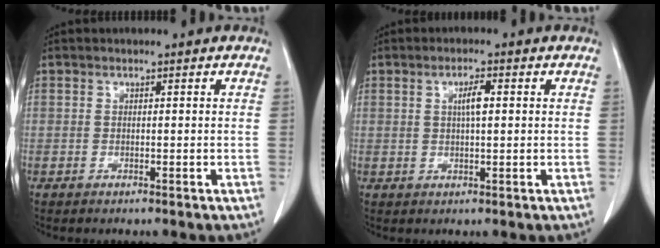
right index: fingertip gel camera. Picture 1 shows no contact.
{"total": 2.9, "force": [0.7, 0.5, 2.8], "torque": [-0.048, 0.003, 0.013]}